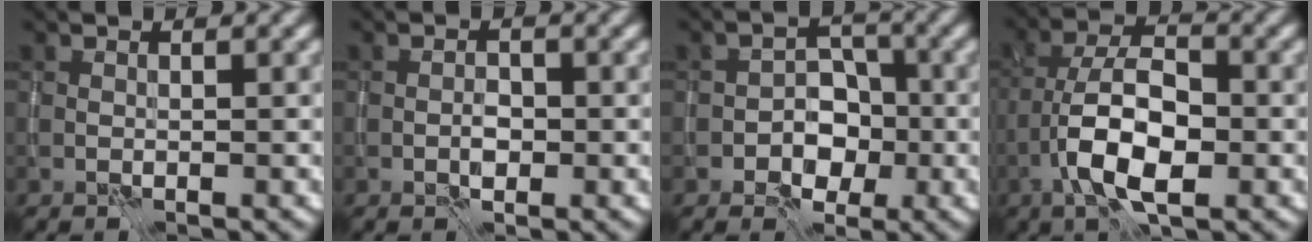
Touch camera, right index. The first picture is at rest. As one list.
[{"total": 1.4, "force": [-0.6, 0.8, 1.0], "torque": [-0.016, 0.000, -0.012]}, {"total": 3.8, "force": [-1.3, 2.9, 2.2], "torque": [0.004, 0.004, -0.032]}, {"total": 7.1, "force": [-2.8, 3.0, 5.8], "torque": [-0.108, 0.007, -0.058]}]